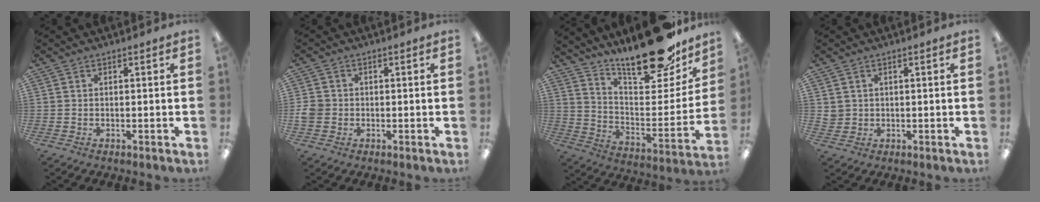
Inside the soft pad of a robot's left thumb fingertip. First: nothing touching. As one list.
[{"total": 3.2, "force": [-0.4, 2.9, 1.2], "torque": [-0.019, 0.008, -0.007]}, {"total": 24.0, "force": [18.9, 7.8, 12.7], "torque": [-0.174, -0.127, 0.317]}, {"total": 2.2, "force": [1.1, 2.0, 0.2], "torque": [-0.008, 0.003, 0.019]}]